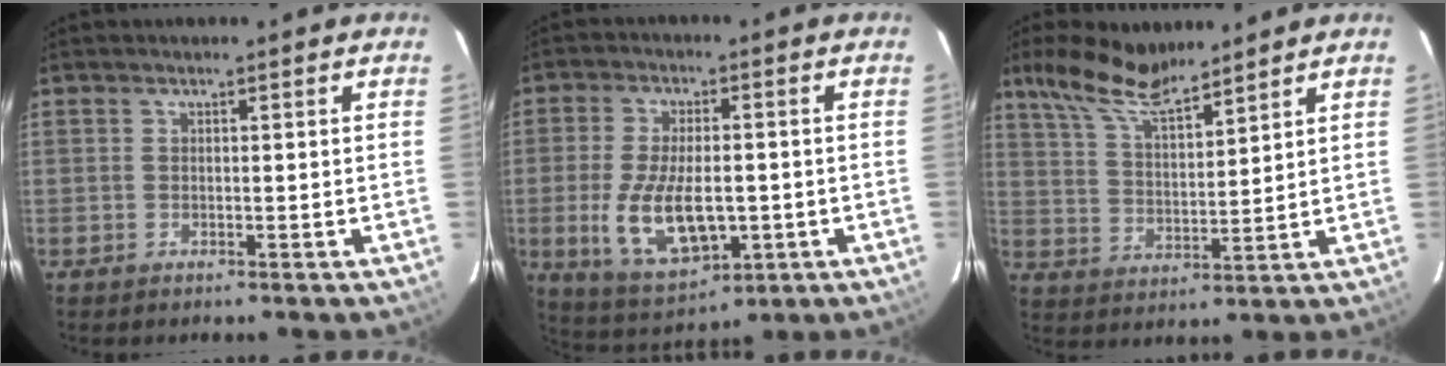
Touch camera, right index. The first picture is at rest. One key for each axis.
{"total": 14.0, "fx": -2.7, "fy": 6.9, "fz": 11.9, "tx": -0.243, "ty": -0.021, "tz": -0.033}
{"total": 10.7, "fx": 8.7, "fy": 2.7, "fz": 5.5, "tx": -0.112, "ty": 0.014, "tz": 0.171}